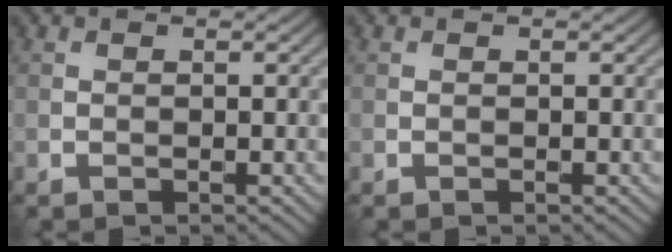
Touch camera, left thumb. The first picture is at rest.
{"total": 0.0}